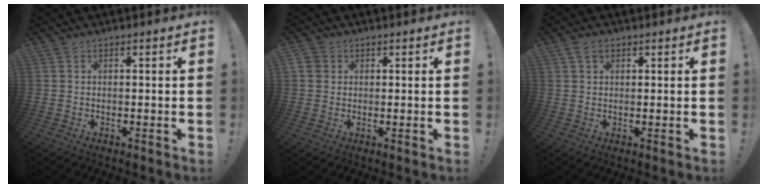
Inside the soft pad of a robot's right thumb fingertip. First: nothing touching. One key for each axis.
{"total": 2.8, "fx": 1.0, "fy": 2.5, "fz": 0.8, "tx": -0.018, "ty": 0.003, "tz": 0.021}
{"total": 2.5, "fx": 1.5, "fy": 1.6, "fz": 1.3, "tx": -0.027, "ty": 0.004, "tz": 0.028}